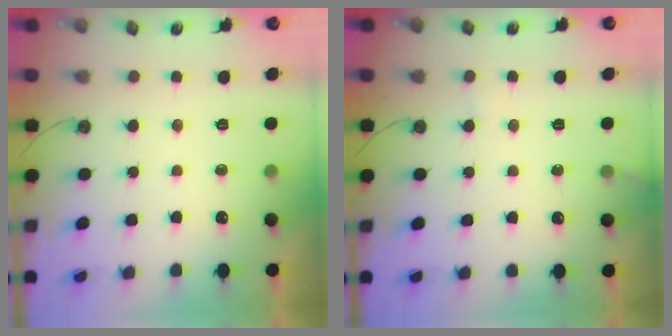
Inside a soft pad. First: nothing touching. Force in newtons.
{"total": 5.3, "press": 5.3, "slide": 0.4}